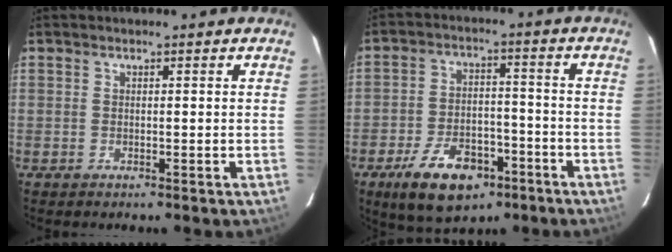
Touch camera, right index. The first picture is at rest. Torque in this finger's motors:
{"motor_torque": [1.16, -0.98, 0.59, 0.09]}